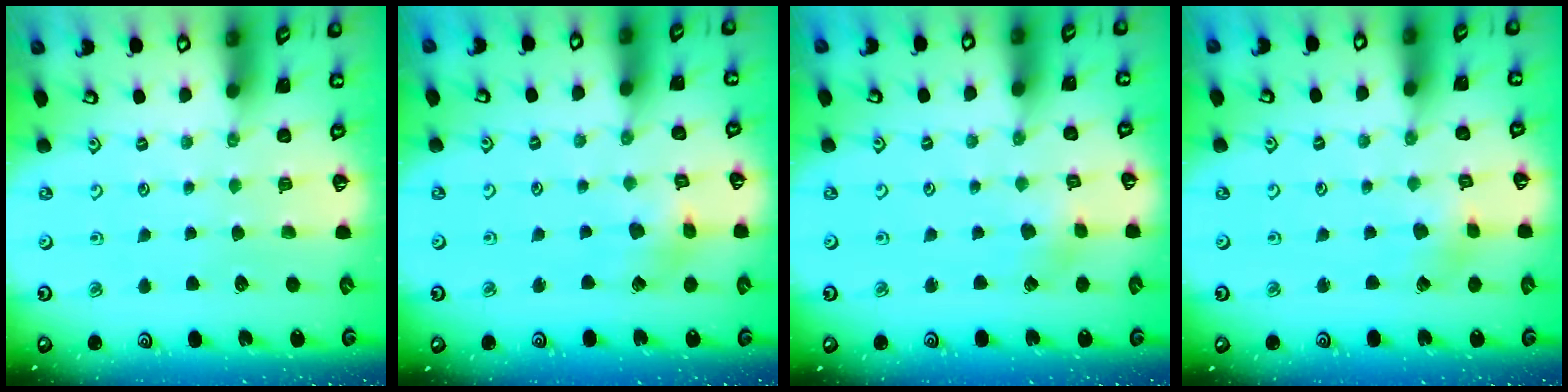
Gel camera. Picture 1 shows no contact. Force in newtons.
{"total": 5.0, "press": 4.9, "slide": 0.6}
{"total": 1.8, "press": 1.8, "slide": 0.2}
{"total": 2.2, "press": 2.2, "slide": 0.2}